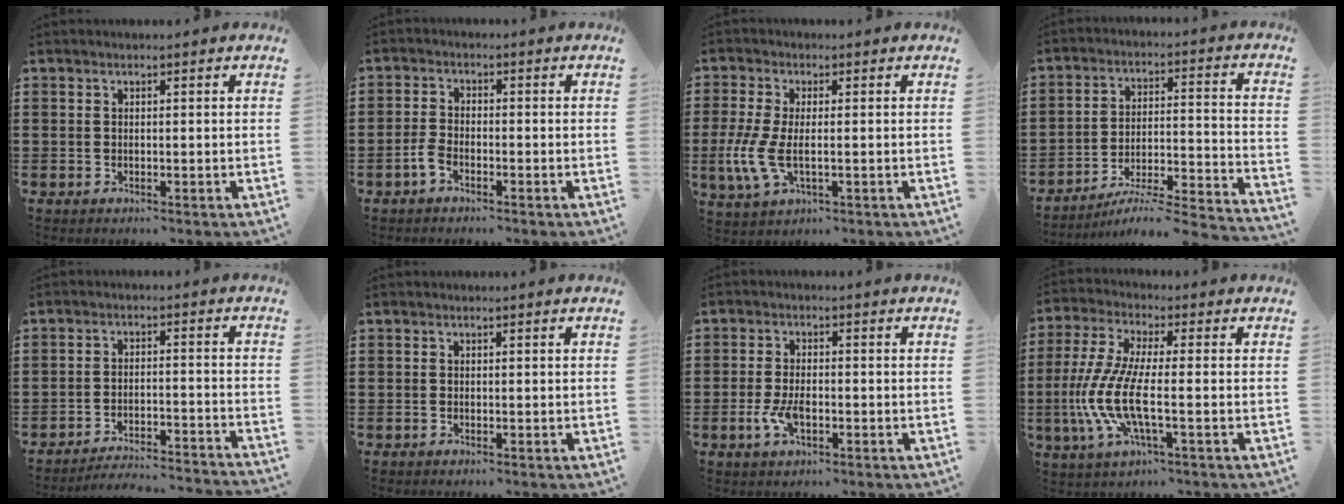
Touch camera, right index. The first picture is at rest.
{"total": 2.6, "force": [-1.7, 1.0, 1.6], "torque": [-0.044, 0.000, -0.036]}
{"total": 6.2, "force": [-1.2, 2.8, 5.4], "torque": [-0.137, -0.013, -0.027]}
{"total": 4.2, "force": [-3.6, 0.0, 2.2], "torque": [-0.044, -0.026, -0.074]}
{"total": 3.8, "force": [-3.8, -0.2, 0.6], "torque": [-0.017, -0.003, -0.079]}
{"total": 0.0}
{"total": 4.1, "force": [-1.2, 1.9, 3.5], "torque": [-0.080, -0.004, -0.025]}
{"total": 9.7, "force": [-2.4, 2.4, 9.0], "torque": [-0.227, -0.026, -0.058]}